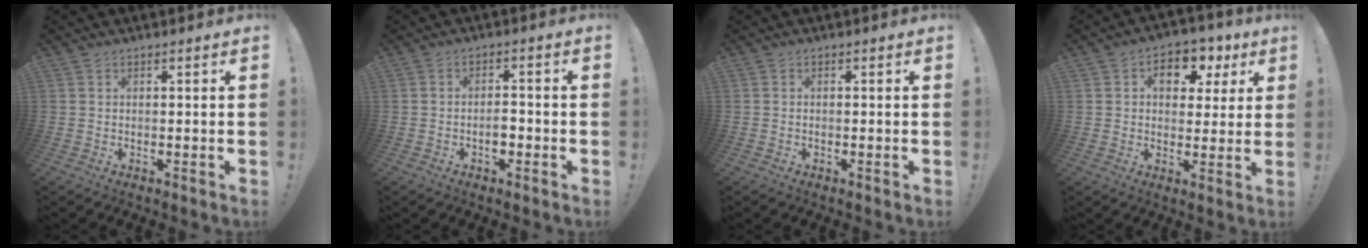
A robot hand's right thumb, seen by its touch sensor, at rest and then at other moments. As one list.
[{"total": 3.9, "force": [-1.4, 2.2, 3.0], "torque": [-0.031, 0.002, -0.027]}, {"total": 0.0}, {"total": 9.6, "force": [3.2, 7.0, 5.7], "torque": [-0.069, -0.008, 0.057]}]